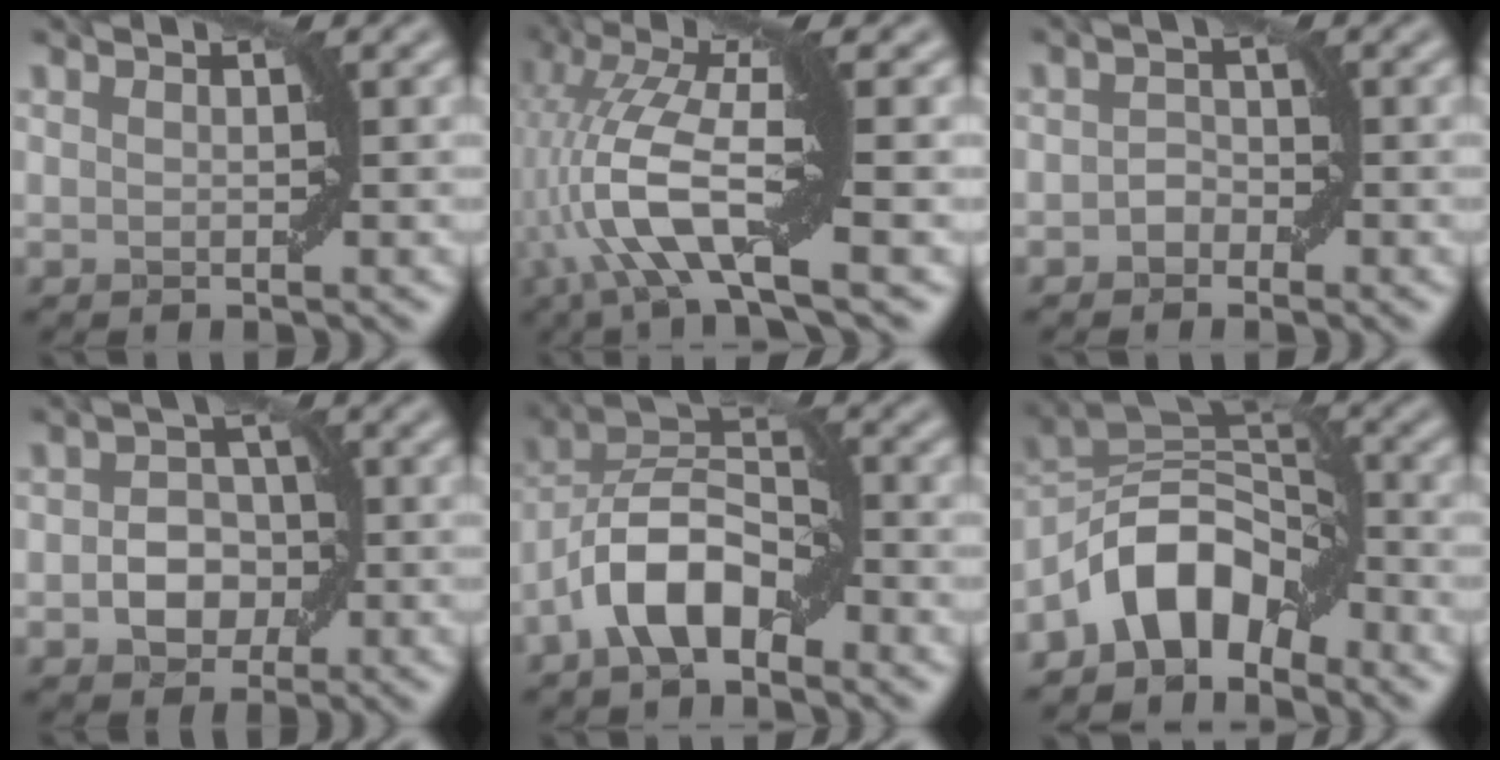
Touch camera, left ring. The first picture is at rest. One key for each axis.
{"total": 9.1, "fx": -2.0, "fy": 2.1, "fz": 8.6, "tx": -0.177, "ty": 0.017, "tz": -0.046}
{"total": 1.4, "fx": -0.8, "fy": 1.0, "fz": 0.4, "tx": -0.006, "ty": 0.006, "tz": -0.016}
{"total": 3.7, "fx": -0.9, "fy": 2.8, "fz": 2.2, "tx": -0.027, "ty": 0.002, "tz": -0.014}
{"total": 6.6, "fx": -3.4, "fy": 3.1, "fz": 4.7, "tx": -0.083, "ty": 0.018, "tz": -0.070}
{"total": 7.1, "fx": -4.3, "fy": 3.9, "fz": 4.1, "tx": -0.054, "ty": 0.014, "tz": -0.091}